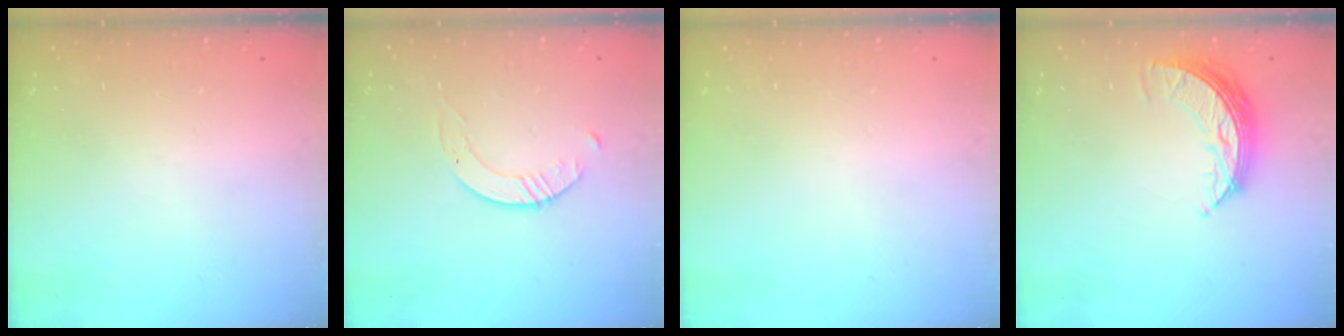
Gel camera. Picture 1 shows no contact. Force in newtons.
{"total": 2.6, "press": 2.6, "slide": 0.3}
{"total": 0.0}
{"total": 8.4, "press": 8.4, "slide": 0.7}